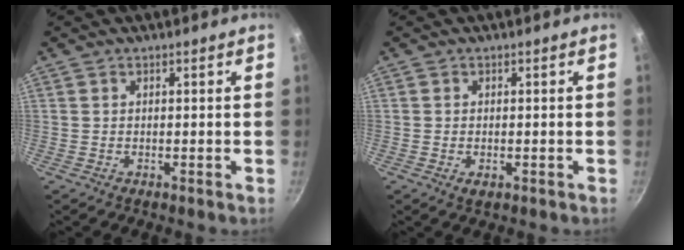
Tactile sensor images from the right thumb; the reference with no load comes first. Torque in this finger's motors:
{"motor_torque": [-0.40, 0.18, -0.36, 0.23, 0.02]}